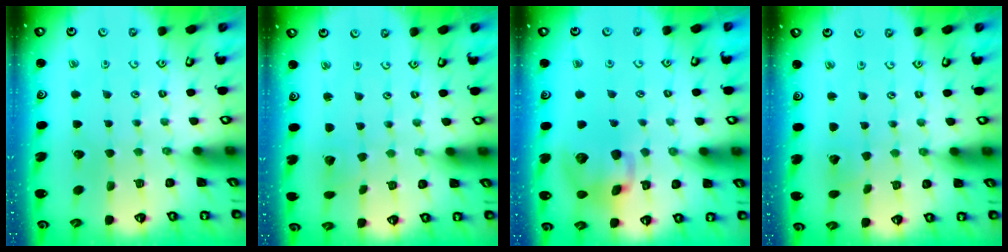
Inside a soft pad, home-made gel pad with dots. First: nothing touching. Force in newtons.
{"total": 1.8, "press": 1.8, "slide": 0.1}
{"total": 12.3, "press": 12.2, "slide": 1.7}
{"total": 2.1, "press": 2.1, "slide": 0.2}